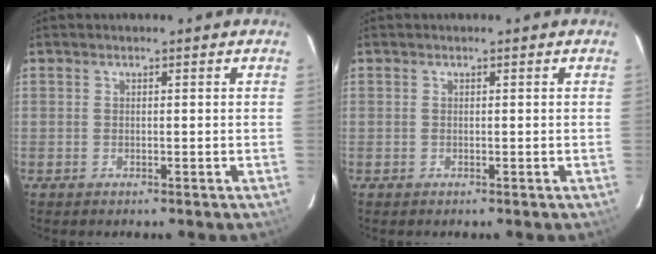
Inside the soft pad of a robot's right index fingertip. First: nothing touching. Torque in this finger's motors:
{"motor_torque": [-0.02, 0.01, 0.06, 0.00]}